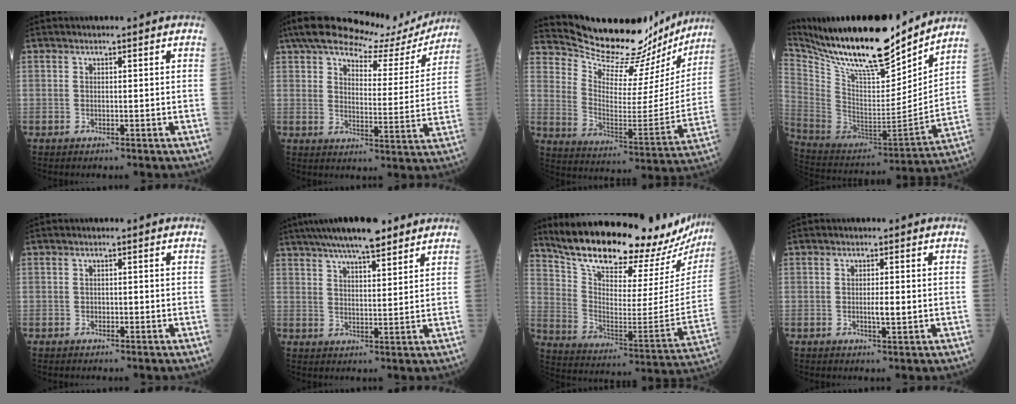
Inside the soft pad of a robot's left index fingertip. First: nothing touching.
{"total": 18.0, "force": [15.9, 4.6, 7.1], "torque": [-0.102, 0.000, 0.207]}
{"total": 22.7, "force": [21.3, 5.4, 5.7], "torque": [-0.090, -0.061, 0.294]}
{"total": 25.0, "force": [20.9, 4.6, 12.9], "torque": [-0.243, -0.023, 0.351]}
{"total": 0.8, "force": [-0.5, 0.5, 0.4], "torque": [-0.002, -0.001, -0.012]}
{"total": 12.8, "force": [10.1, 2.4, 7.5], "torque": [-0.130, 0.029, 0.160]}
{"total": 29.3, "force": [26.2, 6.8, 11.2], "torque": [-0.191, -0.083, 0.355]}
{"total": 2.3, "force": [-0.5, 0.4, 2.2], "torque": [-0.039, -0.004, -0.009]}